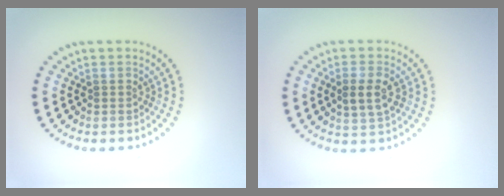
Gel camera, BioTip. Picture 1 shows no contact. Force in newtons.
{"total": 2.7, "press": 2.7, "slide": 0.5}